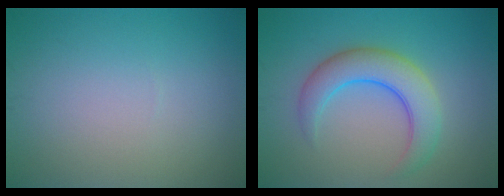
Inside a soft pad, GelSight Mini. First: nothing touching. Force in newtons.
{"total": 5.3, "press": 5.3, "slide": 0.2}